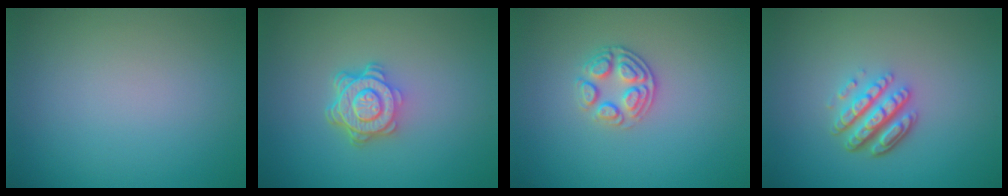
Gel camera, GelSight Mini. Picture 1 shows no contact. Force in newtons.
{"total": 4.7, "press": 3.4, "slide": 3.2}
{"total": 2.6, "press": 2.4, "slide": 1.1}
{"total": 4.7, "press": 3.4, "slide": 3.3}